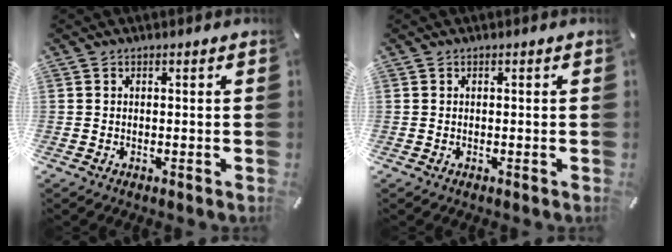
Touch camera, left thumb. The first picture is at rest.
{"total": 0.0}